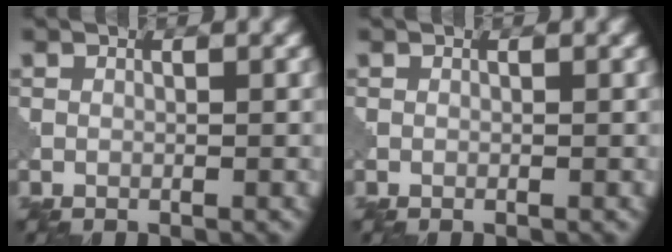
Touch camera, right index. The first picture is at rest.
{"total": 0.0}